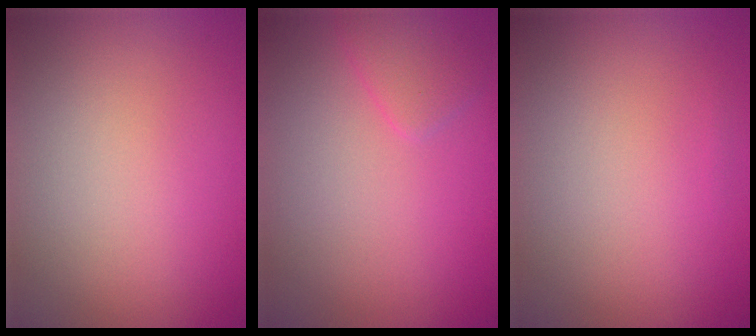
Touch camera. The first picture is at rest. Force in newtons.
{"total": 1.7, "press": 1.7, "slide": 0.1}
{"total": 0.0}